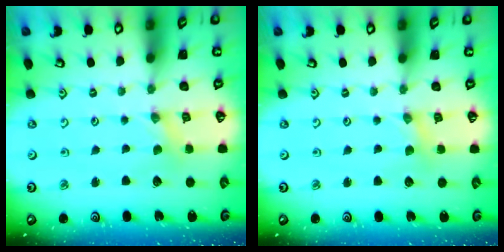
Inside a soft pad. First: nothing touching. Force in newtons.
{"total": 0.6, "press": 0.6, "slide": 0.1}